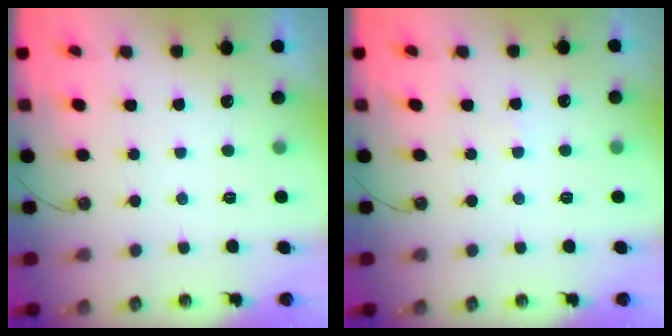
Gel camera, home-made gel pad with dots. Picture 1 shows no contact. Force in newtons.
{"total": 1.9, "press": 1.9, "slide": 0.3}